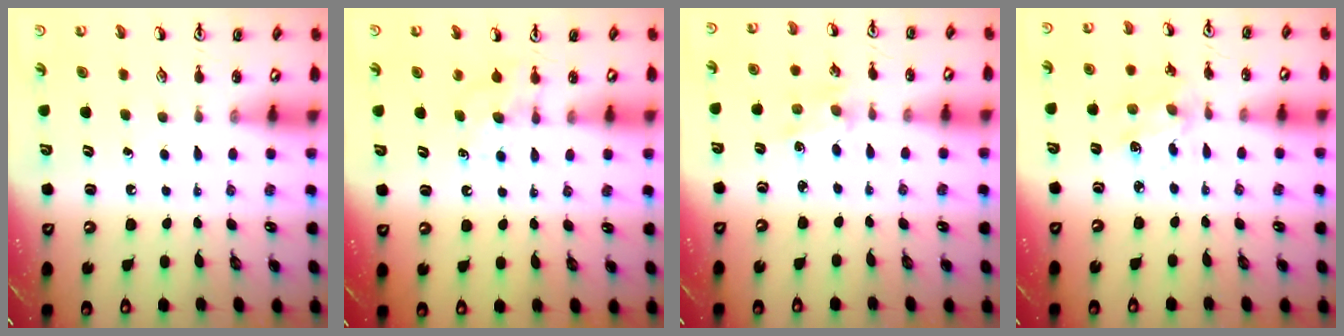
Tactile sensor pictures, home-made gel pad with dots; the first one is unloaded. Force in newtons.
{"total": 6.1, "press": 6.1, "slide": 0.3}
{"total": 1.6, "press": 1.6, "slide": 0.4}
{"total": 4.5, "press": 4.5, "slide": 0.3}